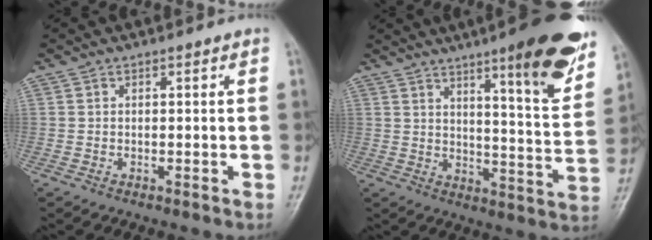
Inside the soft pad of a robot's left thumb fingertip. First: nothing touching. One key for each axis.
{"total": 17.7, "fx": 10.6, "fy": 3.1, "fz": 13.9, "tx": -0.155, "ty": -0.057, "tz": 0.149}